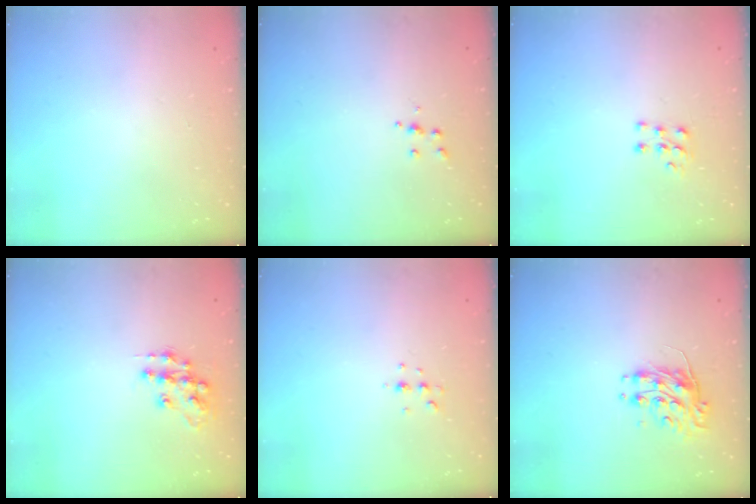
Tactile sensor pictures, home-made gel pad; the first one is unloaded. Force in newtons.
{"total": 3.9, "press": 3.8, "slide": 0.4}
{"total": 5.3, "press": 5.3, "slide": 0.4}
{"total": 11.5, "press": 11.5, "slide": 0.7}
{"total": 3.7, "press": 3.6, "slide": 0.7}
{"total": 8.7, "press": 8.7, "slide": 0.3}